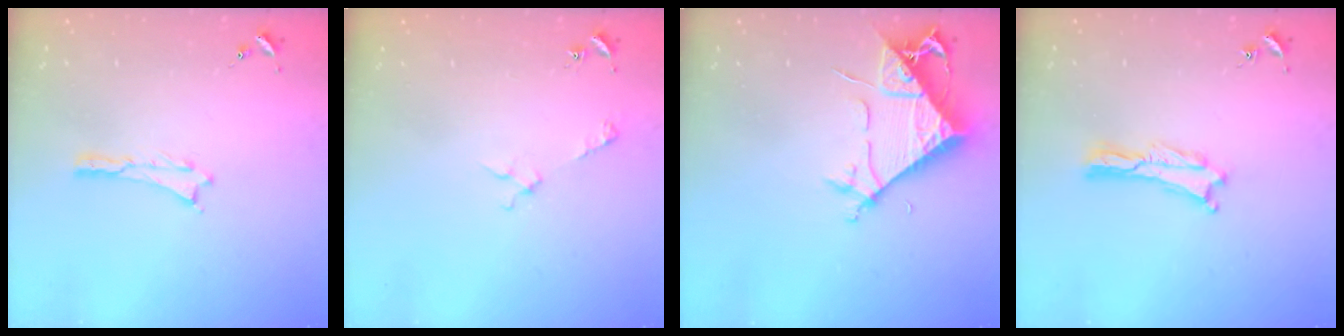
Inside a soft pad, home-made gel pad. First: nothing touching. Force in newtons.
{"total": 3.3, "press": 3.3, "slide": 0.4}
{"total": 7.7, "press": 7.6, "slide": 0.9}
{"total": 0.0}